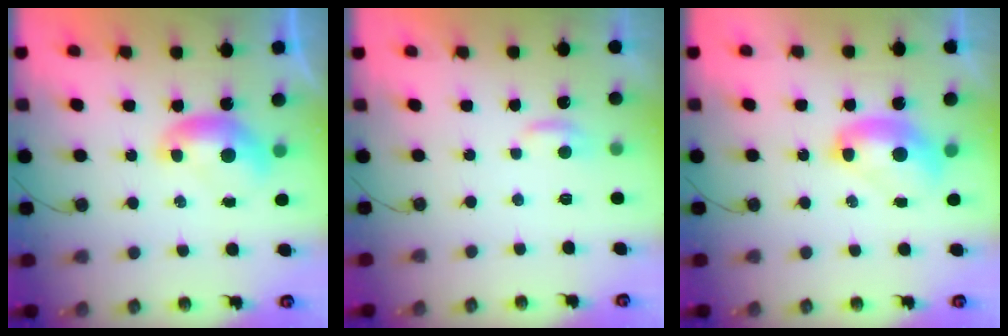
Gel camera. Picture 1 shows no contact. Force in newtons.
{"total": 1.9, "press": 1.9, "slide": 0.4}
{"total": 2.6, "press": 2.6, "slide": 0.2}